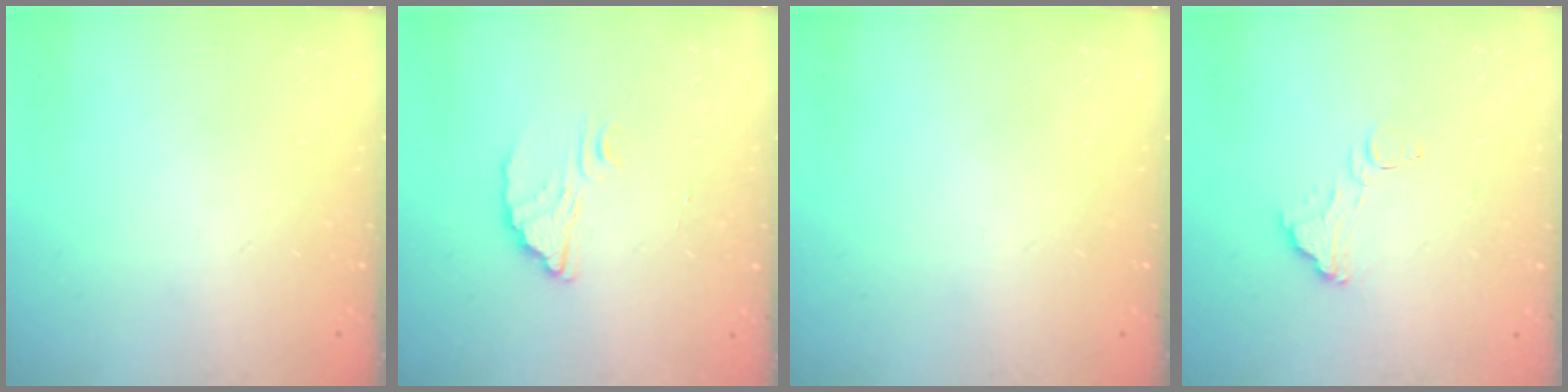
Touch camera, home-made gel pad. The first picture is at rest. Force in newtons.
{"total": 2.3, "press": 2.3, "slide": 0.0}
{"total": 0.0}
{"total": 2.6, "press": 2.6, "slide": 0.2}